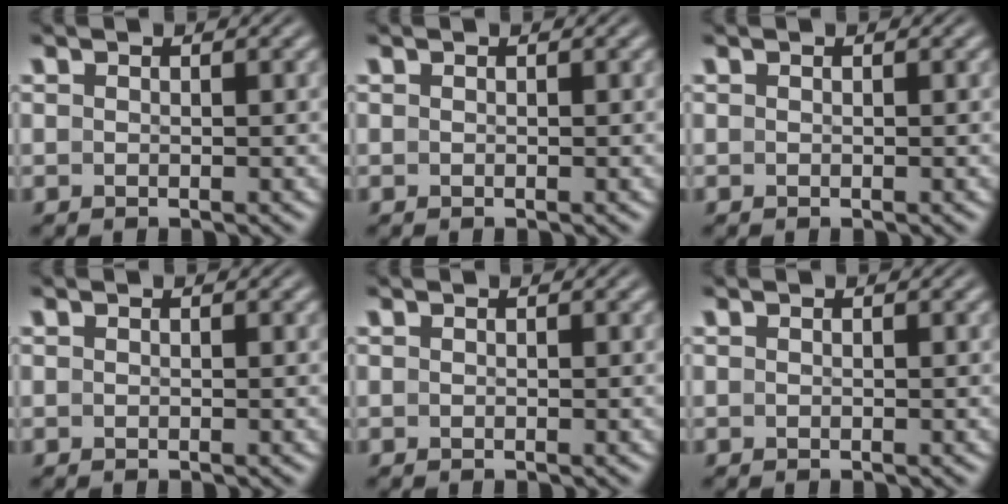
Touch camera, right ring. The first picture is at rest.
{"total": 0.0}
{"total": 0.0}
{"total": 0.0}
{"total": 0.0}
{"total": 0.0}